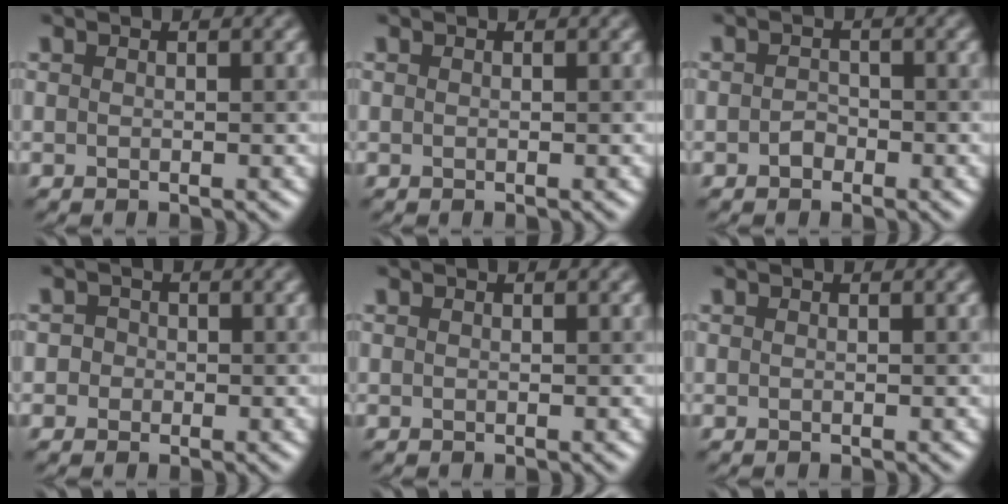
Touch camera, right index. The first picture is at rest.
{"total": 0.0}
{"total": 0.6, "force": [-0.5, 0.4, 0.1], "torque": [-0.005, 0.007, -0.003]}
{"total": 0.9, "force": [0.0, 0.9, -0.1], "torque": [0.012, 0.009, -0.005]}
{"total": 0.0}
{"total": 0.0}